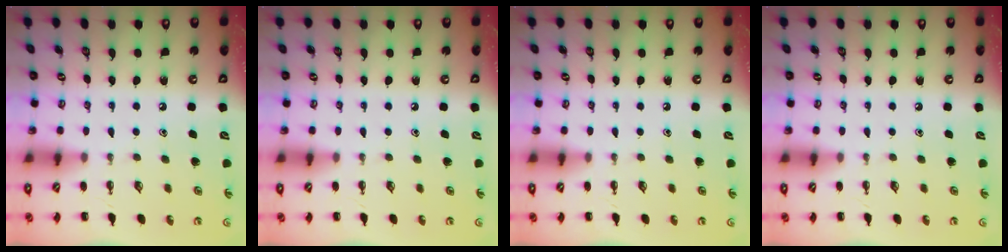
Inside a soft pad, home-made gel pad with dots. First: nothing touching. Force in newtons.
{"total": 0.0}
{"total": 0.0}
{"total": 0.0}